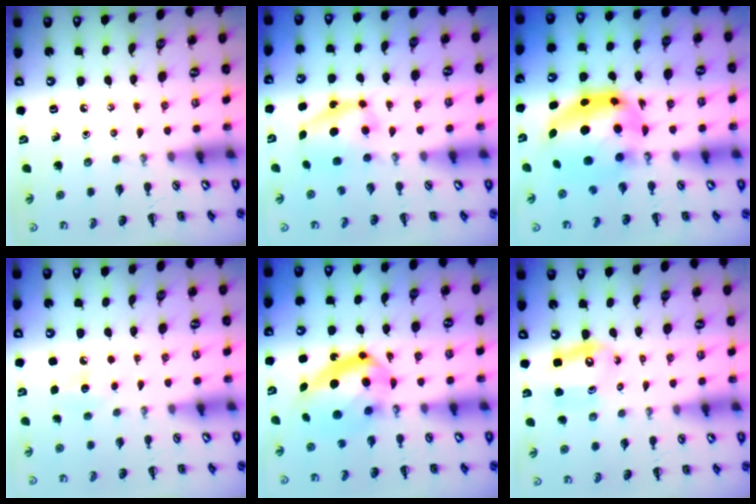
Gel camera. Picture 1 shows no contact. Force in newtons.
{"total": 6.1, "press": 6.0, "slide": 0.9}
{"total": 11.3, "press": 10.9, "slide": 2.8}
{"total": 7.8, "press": 7.5, "slide": 2.1}
{"total": 16.6, "press": 16.2, "slide": 3.9}
{"total": 9.4, "press": 9.1, "slide": 2.4}